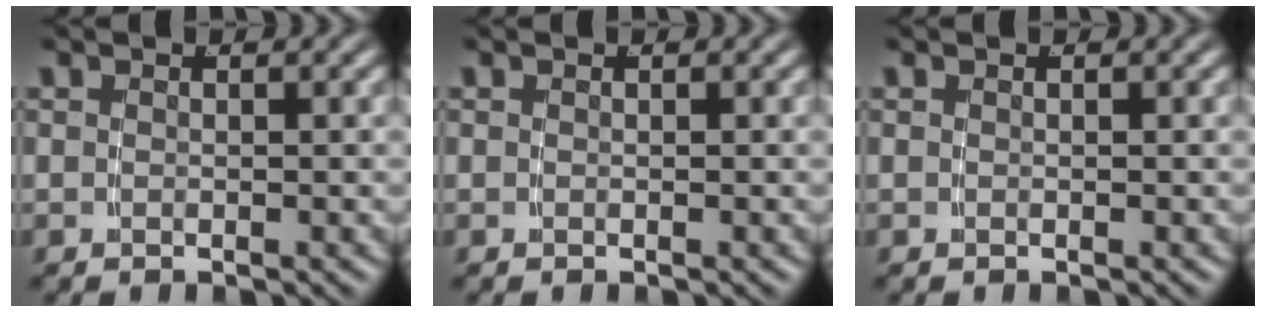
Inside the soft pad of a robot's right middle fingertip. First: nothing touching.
{"total": 0.0}
{"total": 0.0}